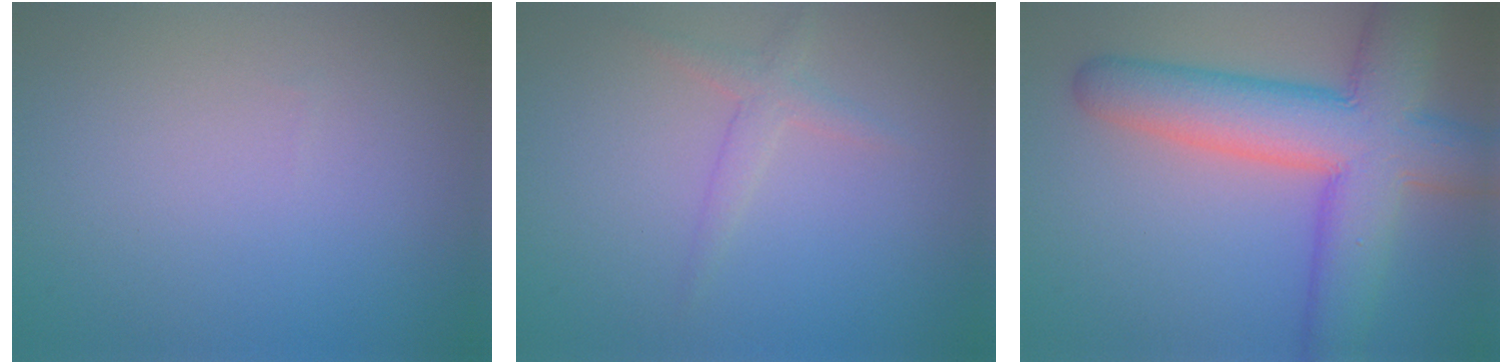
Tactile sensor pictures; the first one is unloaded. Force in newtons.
{"total": 1.7, "press": 1.7, "slide": 0.1}
{"total": 10.6, "press": 10.6, "slide": 0.5}